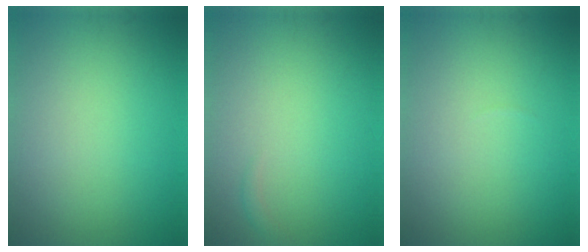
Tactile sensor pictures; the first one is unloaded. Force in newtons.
{"total": 0.5, "press": 0.5, "slide": 0.0}
{"total": 0.0}